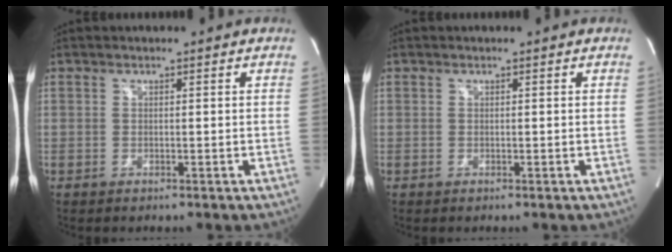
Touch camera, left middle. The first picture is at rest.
{"total": 0.0}